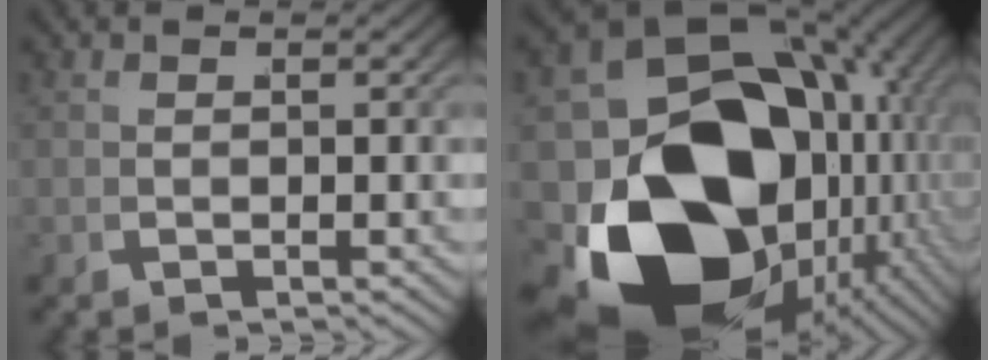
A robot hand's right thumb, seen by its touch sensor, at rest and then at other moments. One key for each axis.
{"total": 30.0, "fx": -4.7, "fy": 20.1, "fz": 21.8, "tx": -0.373, "ty": -0.082, "tz": -0.044}